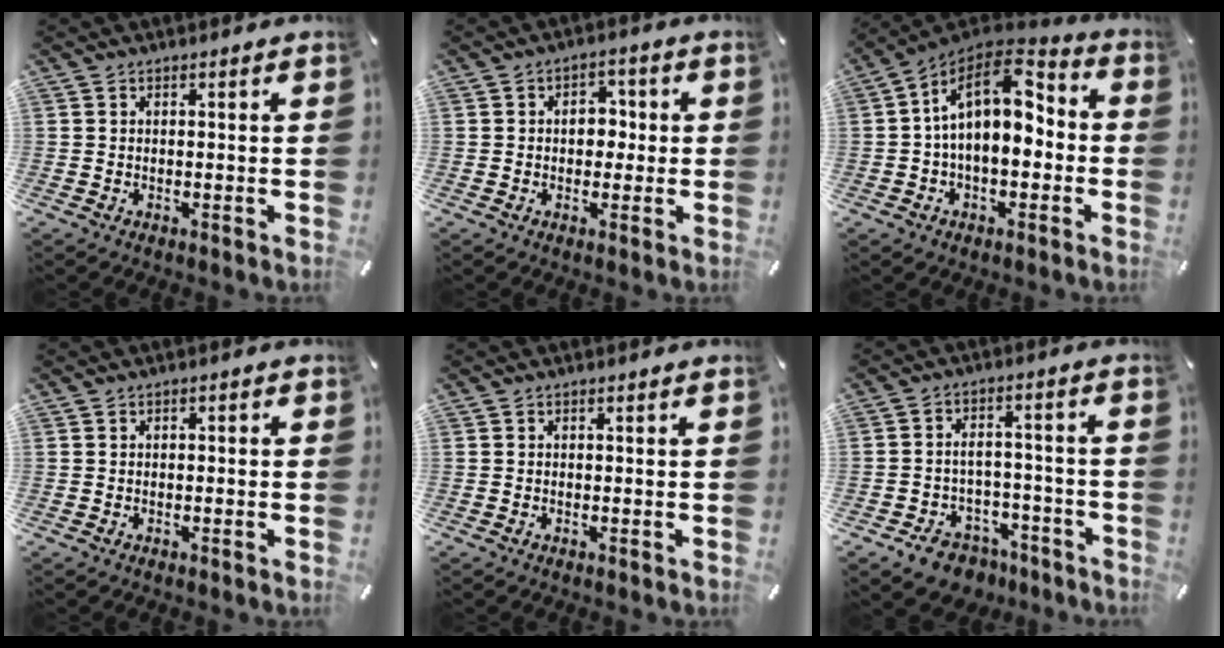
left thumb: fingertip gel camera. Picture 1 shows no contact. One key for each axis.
{"total": 5.4, "fx": -0.2, "fy": 3.9, "fz": 3.7, "tx": -0.040, "ty": 0.000, "tz": -0.013}
{"total": 15.0, "fx": 2.0, "fy": 9.5, "fz": 11.5, "tx": -0.196, "ty": -0.010, "tz": 0.034}
{"total": 0.6, "fx": -0.3, "fy": 0.3, "fz": 0.5, "tx": -0.008, "ty": 0.000, "tz": -0.006}
{"total": 0.0}
{"total": 8.0, "fx": -4.7, "fy": 5.8, "fz": 2.9, "tx": -0.028, "ty": 0.043, "tz": -0.077}